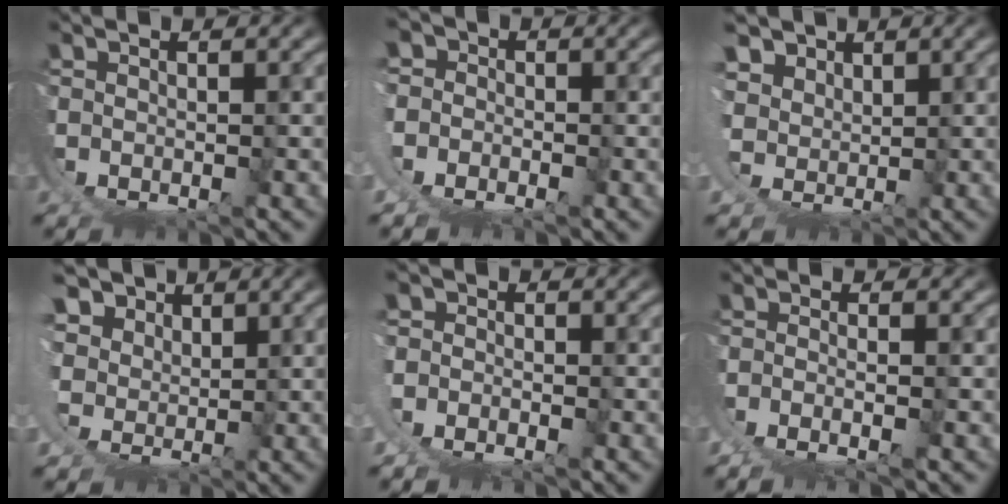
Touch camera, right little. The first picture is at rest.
{"total": 4.9, "force": [1.0, 4.5, 1.6], "torque": [-0.041, -0.004, 0.006]}
{"total": 8.1, "force": [3.6, 6.6, 3.0], "torque": [-0.097, -0.018, 0.057]}
{"total": 10.4, "force": [3.8, 8.9, 4.0], "torque": [-0.124, -0.025, 0.060]}
{"total": 3.6, "force": [-0.1, 3.5, 1.0], "torque": [-0.029, -0.006, -0.007]}
{"total": 2.8, "force": [-0.6, 0.8, 2.6], "torque": [-0.059, -0.016, 0.000]}